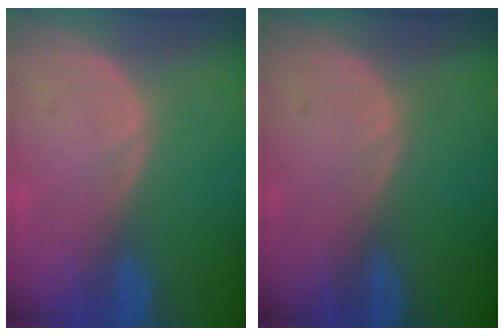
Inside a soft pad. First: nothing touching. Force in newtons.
{"total": 0.0}